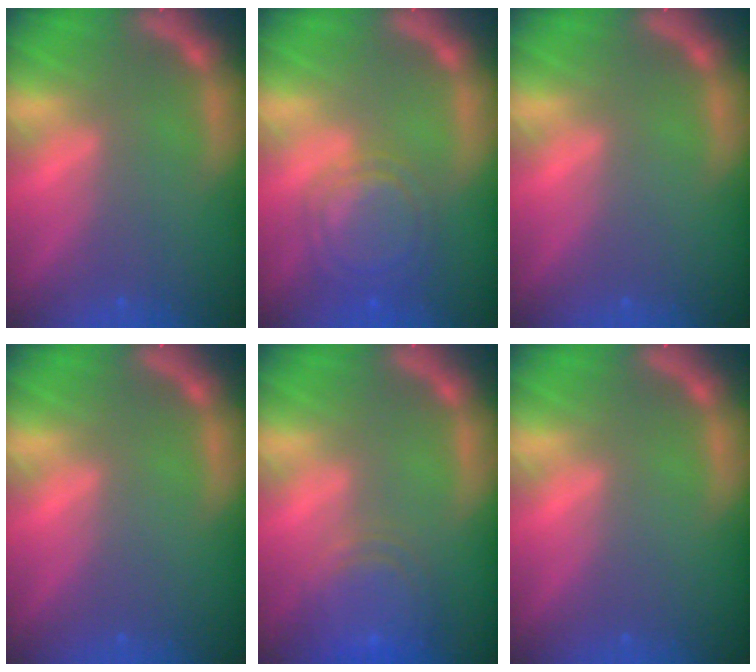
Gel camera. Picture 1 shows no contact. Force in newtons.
{"total": 6.5}
{"total": 0.0}
{"total": 0.0}
{"total": 6.5}
{"total": 0.0}